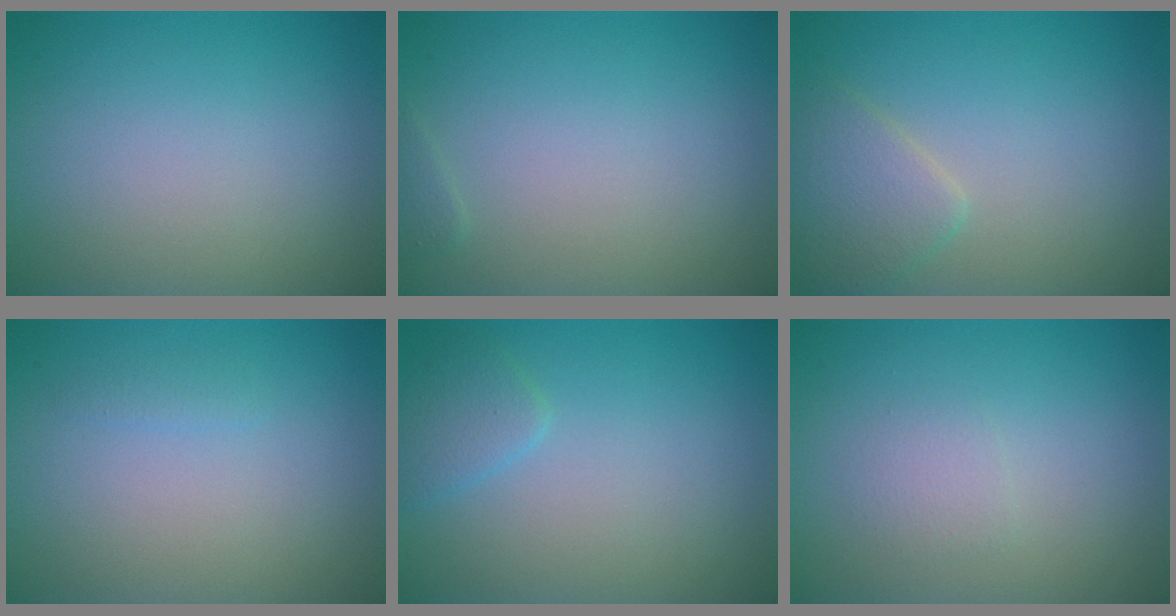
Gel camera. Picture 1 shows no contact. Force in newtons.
{"total": 0.5, "press": 0.5, "slide": 0.0}
{"total": 2.8, "press": 2.8, "slide": 0.1}
{"total": 0.6, "press": 0.6, "slide": 0.1}
{"total": 1.7, "press": 1.7, "slide": 0.1}
{"total": 1.2, "press": 1.2, "slide": 0.0}